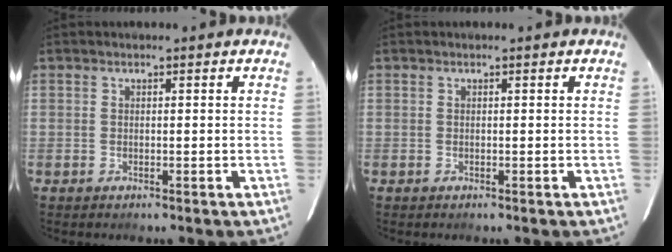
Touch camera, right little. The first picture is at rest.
{"total": 0.0}